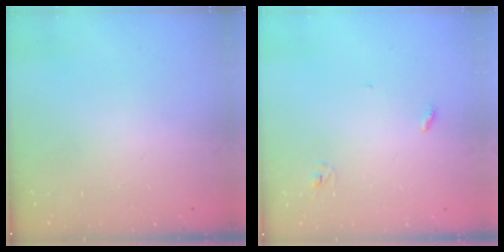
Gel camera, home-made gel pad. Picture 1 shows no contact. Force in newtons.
{"total": 2.8, "press": 2.8, "slide": 0.2}